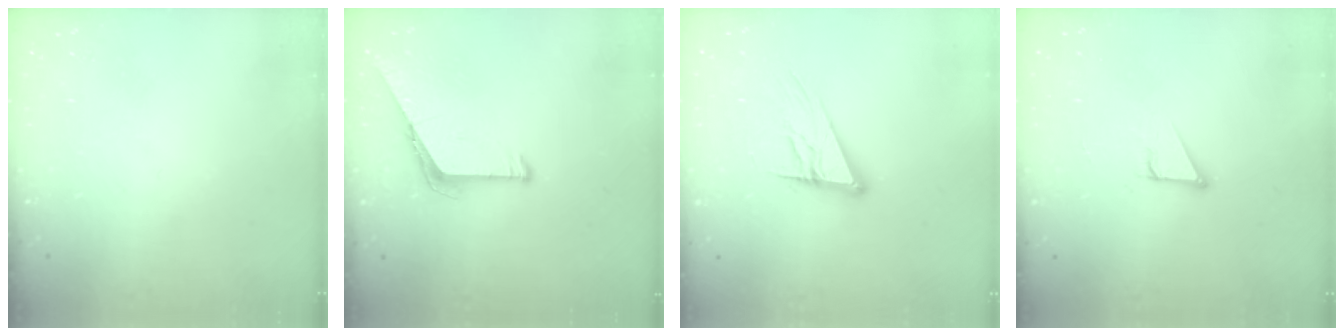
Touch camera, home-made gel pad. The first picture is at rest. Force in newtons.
{"total": 6.5, "press": 6.4, "slide": 0.5}
{"total": 13.1, "press": 12.9, "slide": 2.5}
{"total": 2.8, "press": 2.8, "slide": 0.2}